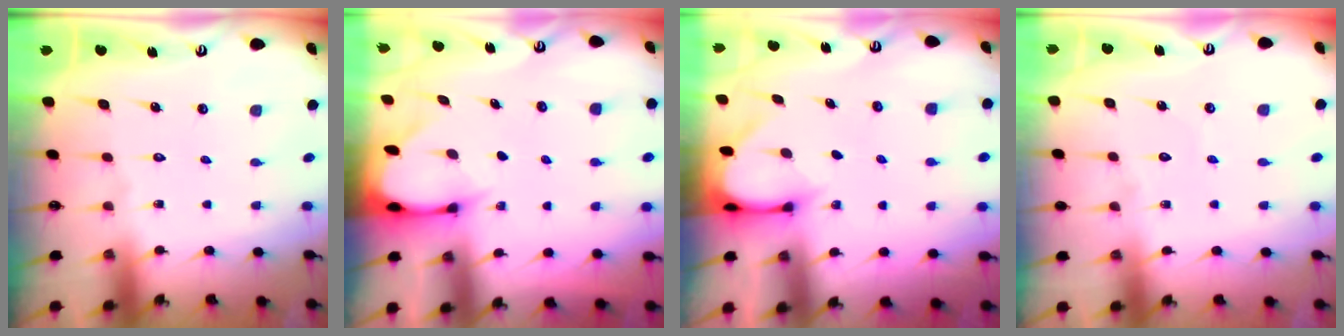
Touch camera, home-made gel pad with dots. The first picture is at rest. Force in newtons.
{"total": 2.7, "press": 2.7, "slide": 0.4}
{"total": 3.0, "press": 3.0, "slide": 0.3}
{"total": 2.9, "press": 2.9, "slide": 0.3}